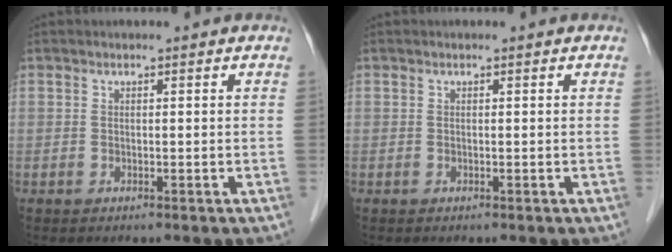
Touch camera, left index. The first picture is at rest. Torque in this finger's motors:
{"motor_torque": [-0.02, 0.02, 0.00, 0.00]}